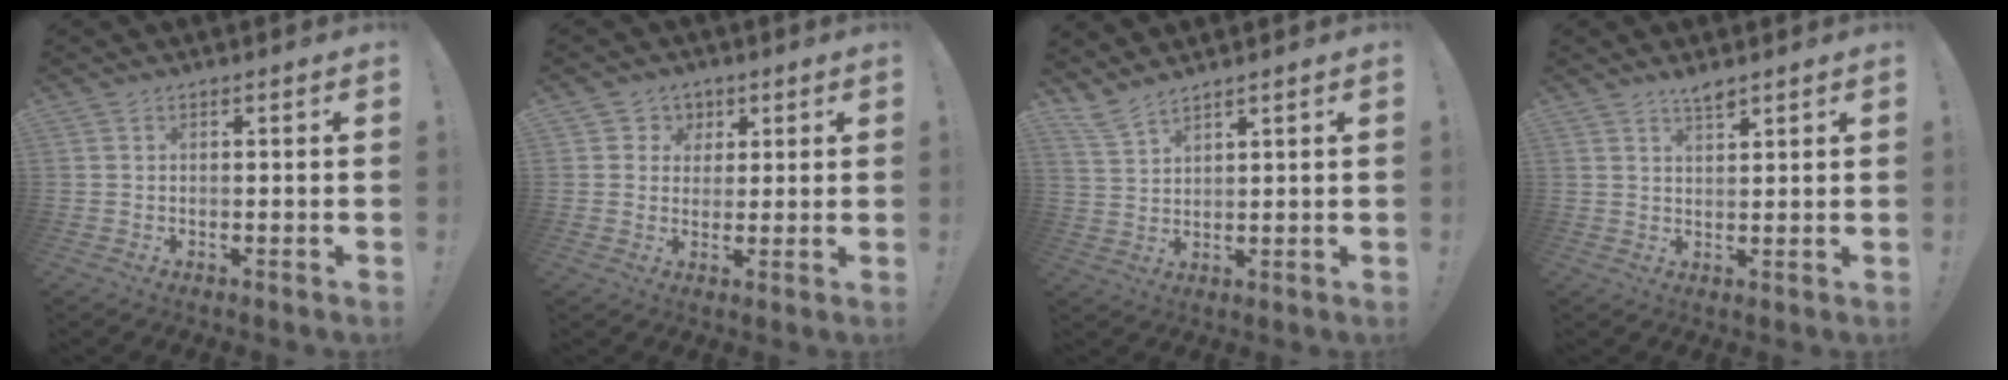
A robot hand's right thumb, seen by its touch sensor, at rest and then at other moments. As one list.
[{"total": 5.0, "force": [1.5, 4.7, 0.7], "torque": [-0.013, -0.009, 0.028]}, {"total": 5.4, "force": [4.8, 1.0, 2.3], "torque": [-0.064, -0.020, 0.093]}, {"total": 3.4, "force": [2.7, 0.6, 1.9], "torque": [-0.029, -0.016, 0.046]}]